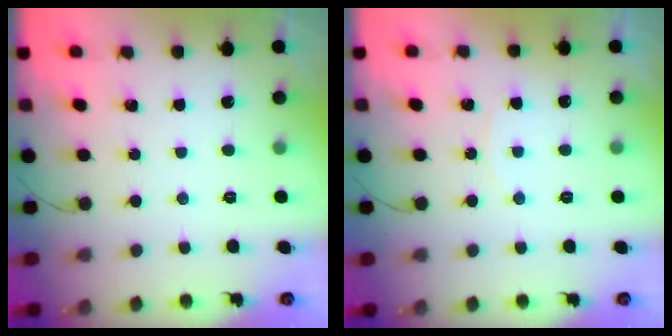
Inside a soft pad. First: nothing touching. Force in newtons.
{"total": 3.0, "press": 3.0, "slide": 0.4}